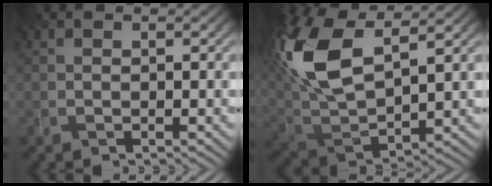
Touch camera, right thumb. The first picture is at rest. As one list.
[{"total": 15.0, "force": [6.2, 7.0, 11.7], "torque": [-0.293, 0.020, 0.126]}]